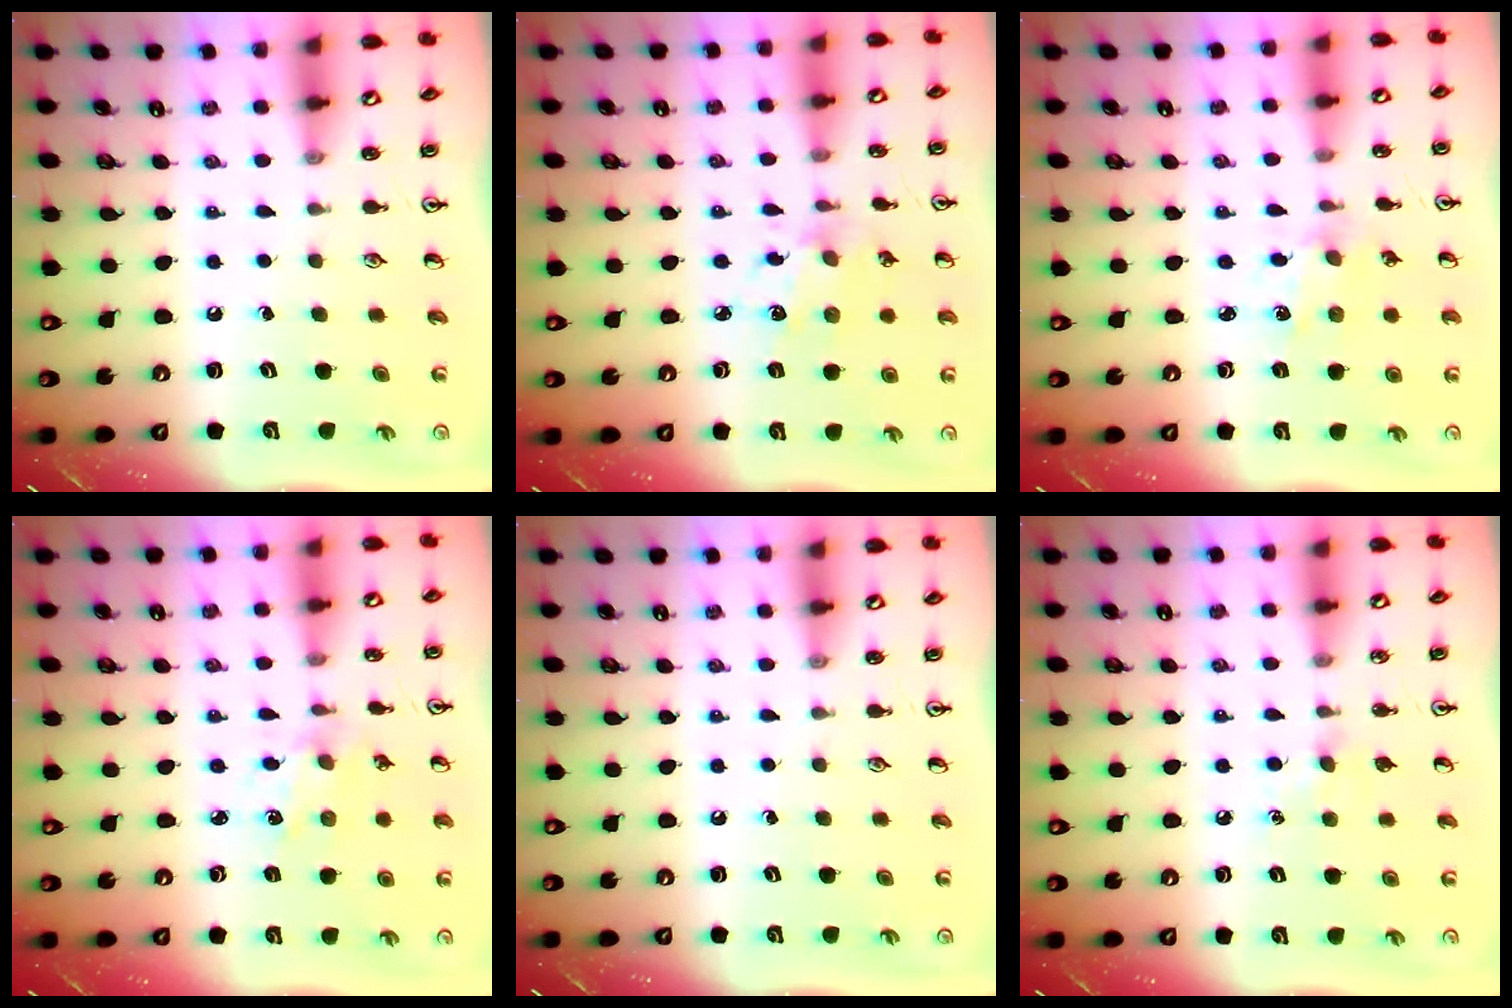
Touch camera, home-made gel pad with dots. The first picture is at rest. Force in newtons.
{"total": 5.4, "press": 5.4, "slide": 0.4}
{"total": 0.9, "press": 0.9, "slide": 0.2}
{"total": 1.9, "press": 1.9, "slide": 0.3}
{"total": 0.0}
{"total": 5.4, "press": 5.3, "slide": 0.8}